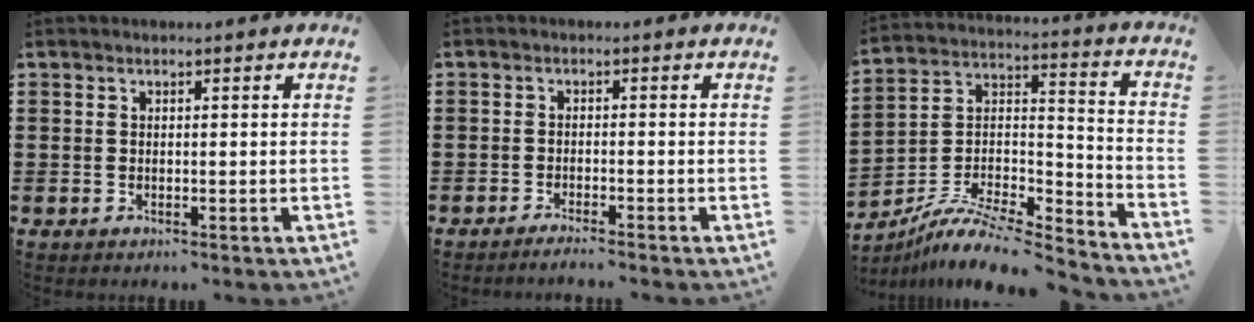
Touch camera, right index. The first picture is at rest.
{"total": 1.6, "force": [-1.5, -0.3, 0.4], "torque": [-0.008, 0.001, -0.028]}
{"total": 9.0, "force": [-7.7, 2.3, 4.0], "torque": [-0.078, 0.012, -0.155]}